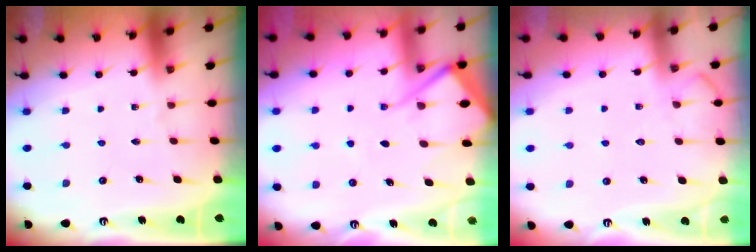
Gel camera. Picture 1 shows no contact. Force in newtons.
{"total": 8.4, "press": 8.3, "slide": 1.1}
{"total": 8.0, "press": 7.9, "slide": 1.0}